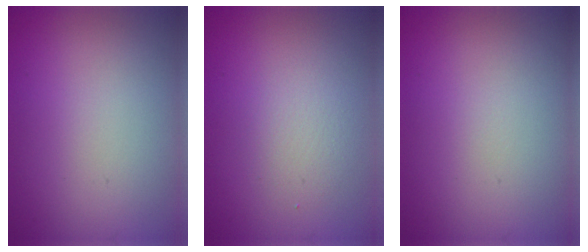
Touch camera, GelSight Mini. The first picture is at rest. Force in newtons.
{"total": 1.9, "press": 1.9, "slide": 0.0}
{"total": 0.0}